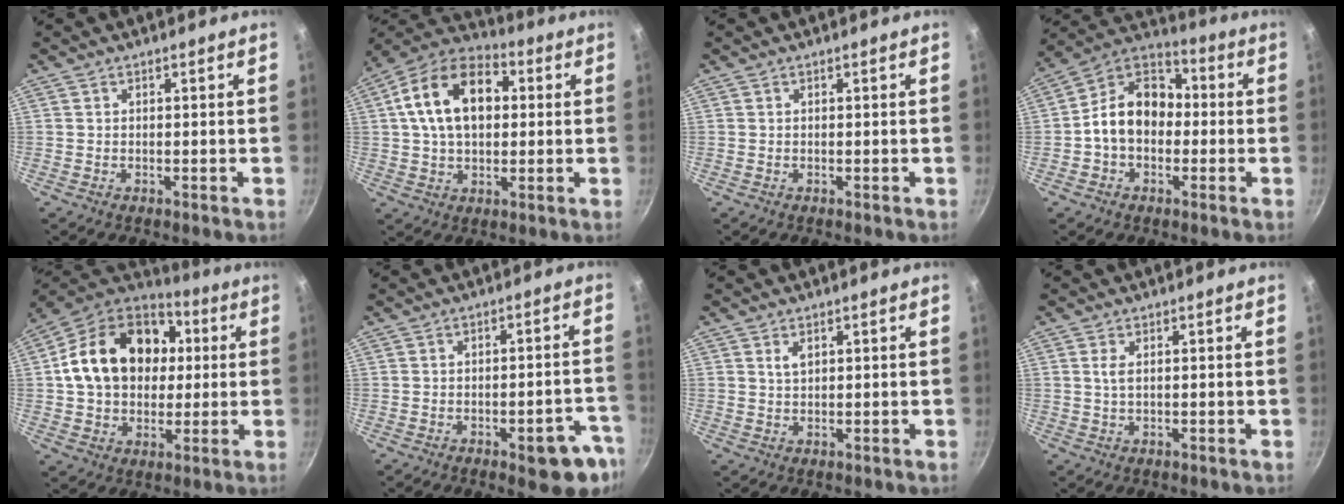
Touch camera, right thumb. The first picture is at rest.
{"total": 17.1, "force": [3.2, 11.2, 12.5], "torque": [-0.186, 0.025, 0.037]}
{"total": 0.0}
{"total": 13.5, "force": [-1.1, 10.1, 8.9], "torque": [-0.107, 0.044, -0.042]}
{"total": 22.4, "force": [3.4, 16.8, 14.4], "torque": [-0.226, 0.027, 0.051]}
{"total": 10.0, "force": [-5.1, 4.0, 7.6], "torque": [-0.043, 0.035, -0.057]}
{"total": 2.2, "force": [1.0, 1.3, 1.5], "torque": [-0.022, -0.002, 0.019]}
{"total": 2.0, "force": [0.5, 0.9, 1.7], "torque": [-0.034, -0.002, 0.011]}